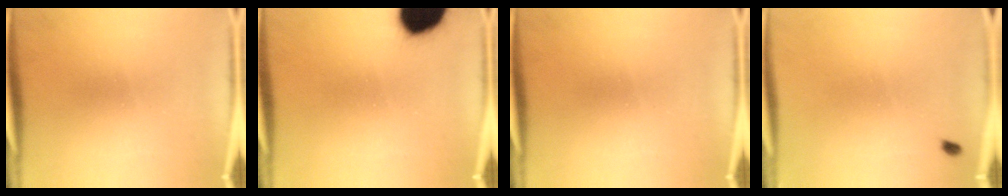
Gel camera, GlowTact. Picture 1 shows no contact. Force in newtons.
{"total": 20.1}
{"total": 0.0}
{"total": 0.8}